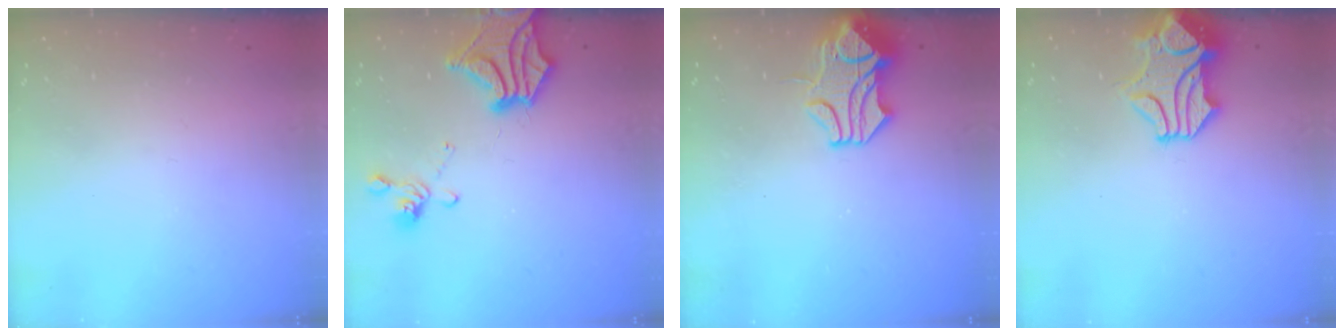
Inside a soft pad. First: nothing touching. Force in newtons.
{"total": 4.6, "press": 3.6, "slide": 2.9}
{"total": 2.1, "press": 1.5, "slide": 1.5}
{"total": 1.7, "press": 1.1, "slide": 1.3}